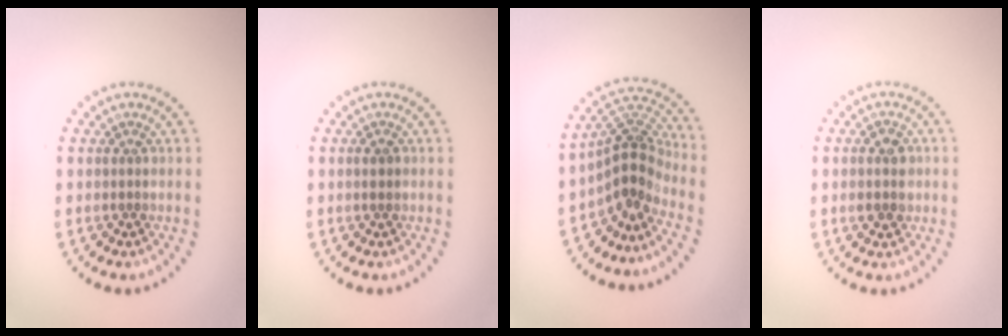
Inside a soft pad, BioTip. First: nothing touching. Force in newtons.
{"total": 0.9, "press": 0.8, "slide": 0.3}
{"total": 4.1, "press": 2.9, "slide": 2.9}
{"total": 2.8, "press": 2.8, "slide": 0.0}